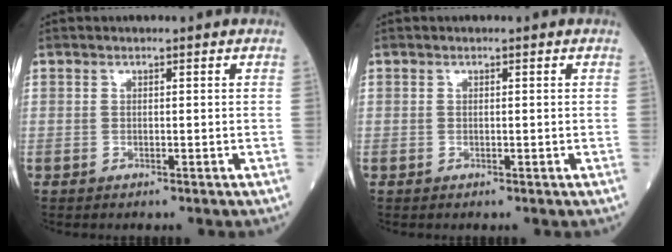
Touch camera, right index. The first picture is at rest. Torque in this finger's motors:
{"motor_torque": [-0.27, -0.08, 0.08, 0.01]}